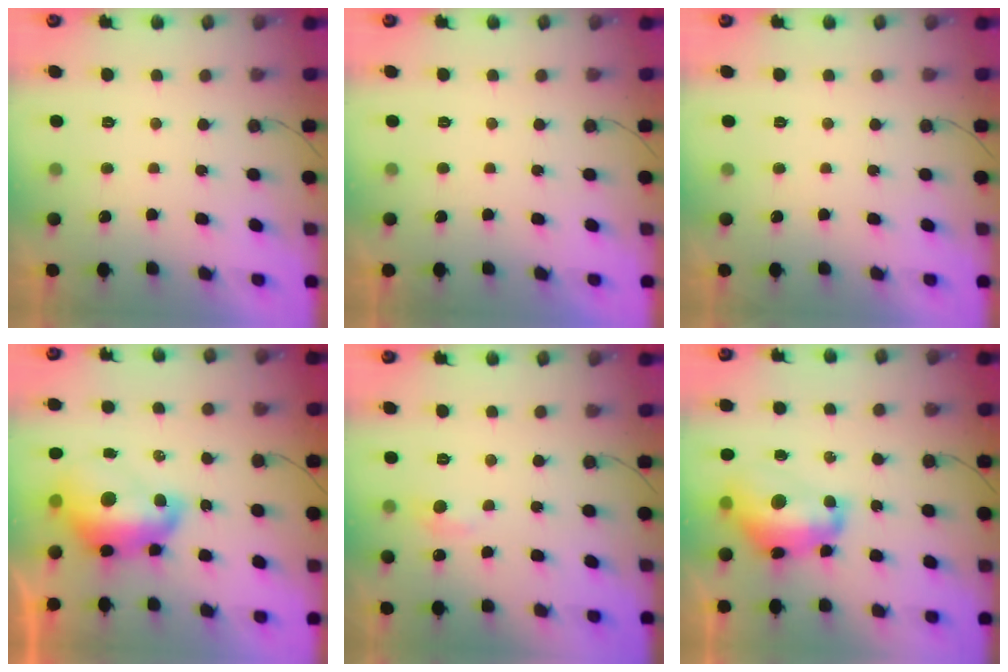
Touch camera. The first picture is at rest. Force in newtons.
{"total": 0.0}
{"total": 0.0}
{"total": 15.2, "press": 15.2, "slide": 1.2}
{"total": 5.8, "press": 5.7, "slide": 0.8}
{"total": 15.2, "press": 15.2, "slide": 1.4}